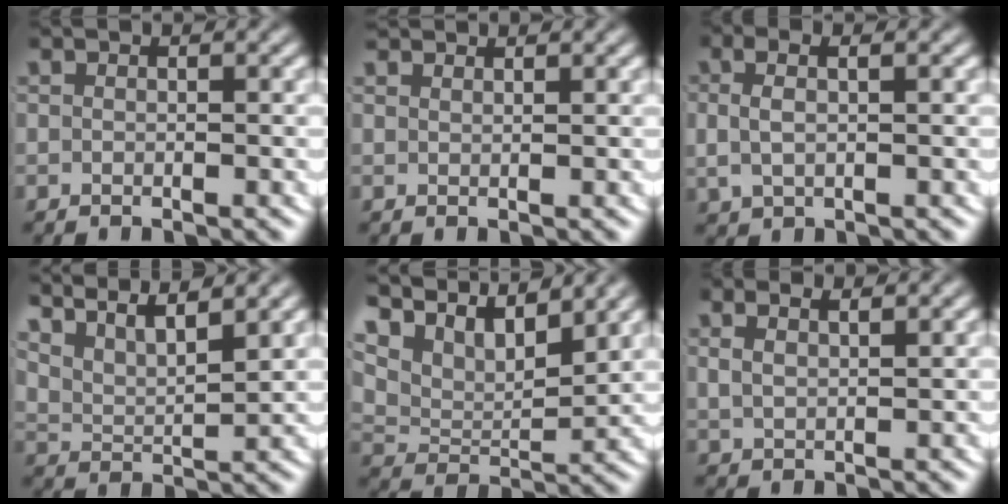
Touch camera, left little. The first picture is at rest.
{"total": 1.5, "force": [1.4, -0.3, 0.1], "torque": [0.004, -0.002, 0.028]}
{"total": 2.5, "force": [0.3, 1.4, 2.1], "torque": [-0.051, -0.001, 0.013]}
{"total": 9.1, "force": [6.1, 4.8, 4.8], "torque": [-0.085, 0.017, 0.083]}
{"total": 9.8, "force": [5.7, 5.4, 5.8], "torque": [-0.112, 0.015, 0.086]}
{"total": 2.2, "force": [1.6, 0.8, 1.1], "torque": [-0.021, -0.004, 0.036]}